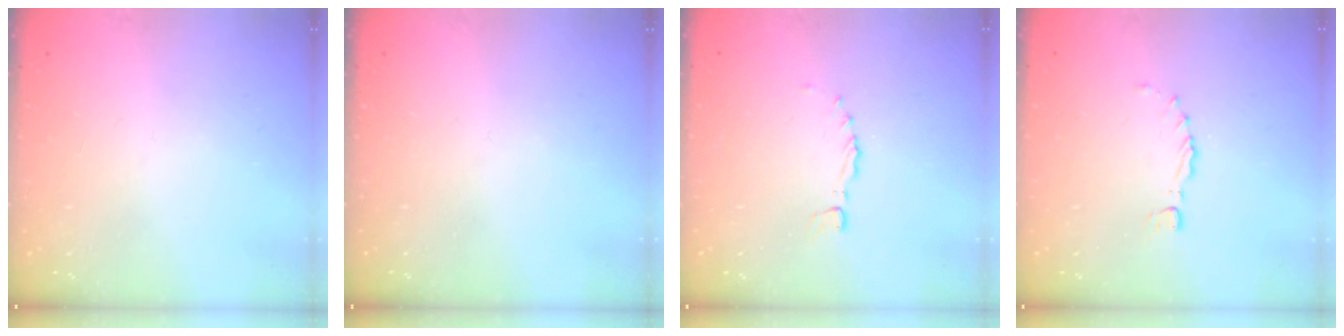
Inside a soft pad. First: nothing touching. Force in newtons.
{"total": 0.0}
{"total": 0.0}
{"total": 0.0}